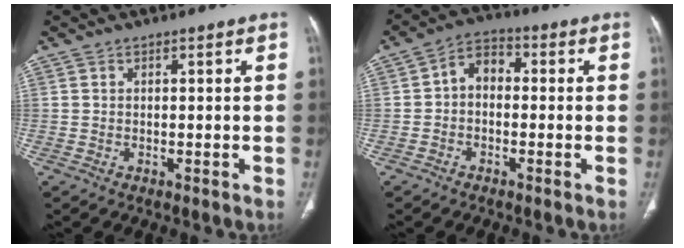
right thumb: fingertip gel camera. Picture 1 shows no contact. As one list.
[{"total": 5.6, "force": [-0.4, 4.0, 3.9], "torque": [-0.049, 0.022, -0.021]}]